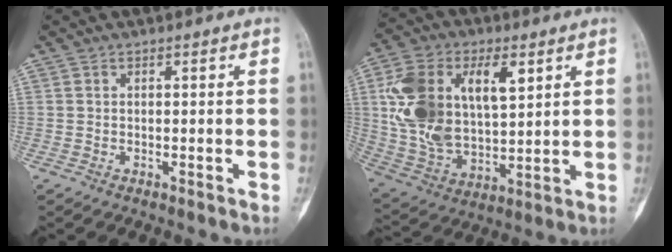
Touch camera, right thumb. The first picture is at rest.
{"total": 20.8, "force": [5.9, 12.0, 15.9], "torque": [-0.287, -0.010, 0.115]}